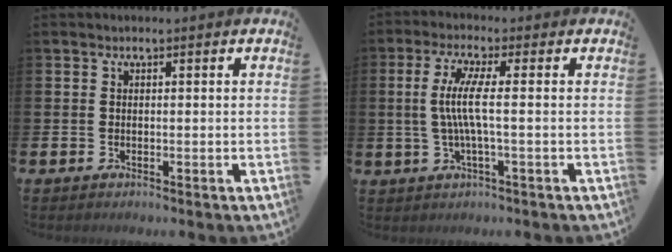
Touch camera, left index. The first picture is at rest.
{"total": 5.7, "force": [0.0, 0.4, 5.7], "torque": [-0.119, -0.007, -0.009]}